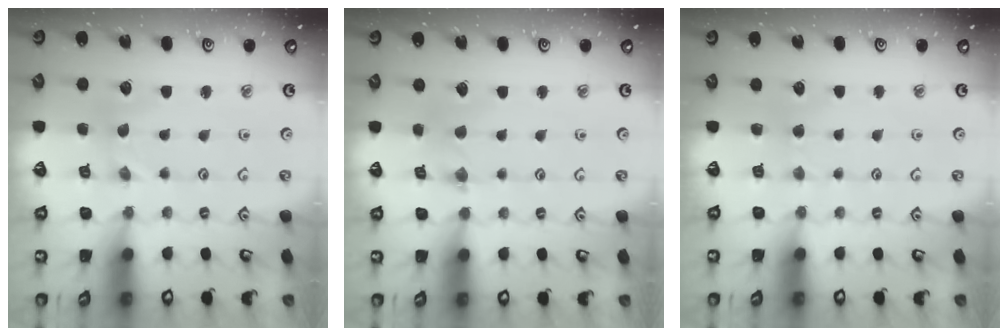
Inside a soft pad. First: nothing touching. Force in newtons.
{"total": 0.7, "press": 0.7, "slide": 0.2}
{"total": 2.0, "press": 2.0, "slide": 0.5}